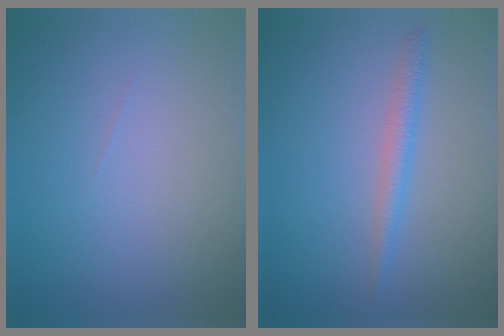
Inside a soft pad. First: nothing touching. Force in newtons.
{"total": 1.8, "press": 1.8, "slide": 0.0}